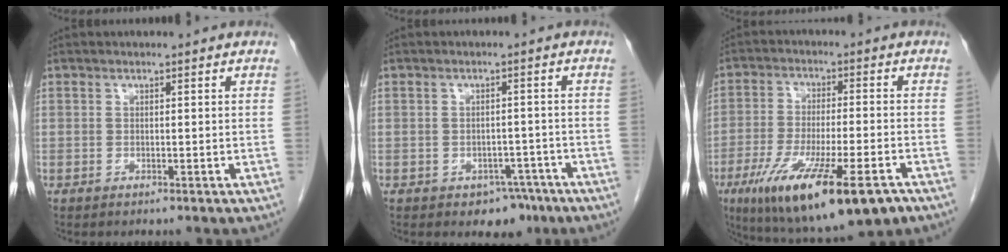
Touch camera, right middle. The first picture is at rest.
{"total": 4.2, "force": [-2.7, 2.7, 1.8], "torque": [-0.014, 0.007, -0.028]}
{"total": 18.1, "force": [-10.2, 3.5, 14.6], "torque": [-0.234, -0.040, -0.162]}